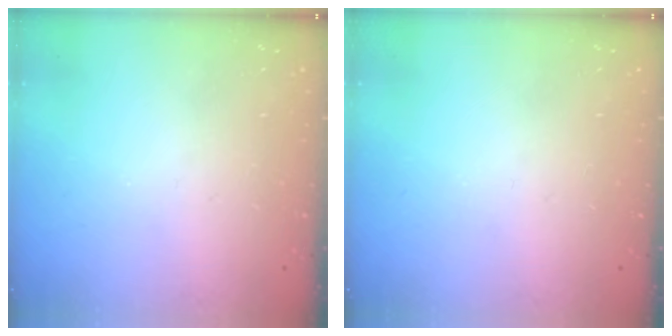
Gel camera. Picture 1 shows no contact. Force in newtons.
{"total": 0.0}